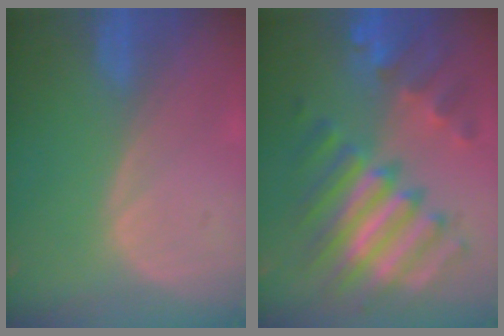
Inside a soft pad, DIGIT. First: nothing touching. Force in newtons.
{"total": 11.8, "press": 11.7, "slide": 1.1}